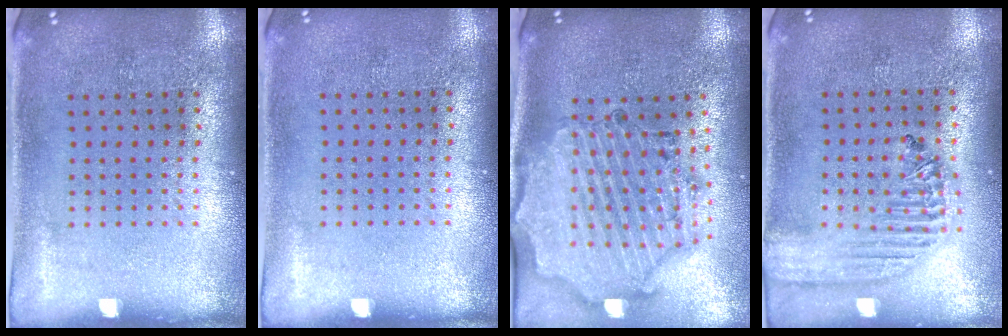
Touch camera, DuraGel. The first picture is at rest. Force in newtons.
{"total": 0.0}
{"total": 2.2, "press": 2.1, "slide": 0.6}
{"total": 1.9, "press": 1.7, "slide": 0.7}